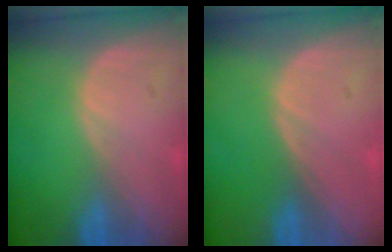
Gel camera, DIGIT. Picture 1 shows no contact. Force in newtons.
{"total": 0.0}